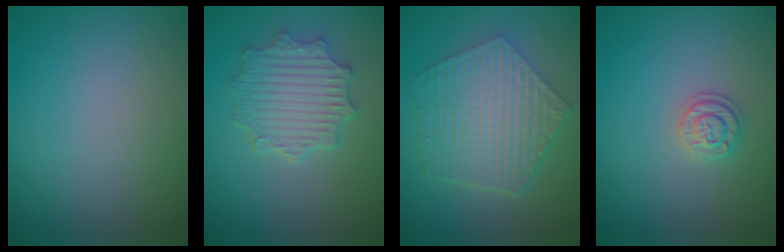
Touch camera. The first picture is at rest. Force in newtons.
{"total": 4.7, "press": 3.9, "slide": 2.5}
{"total": 6.9, "press": 5.0, "slide": 4.8}
{"total": 1.8, "press": 1.7, "slide": 0.3}